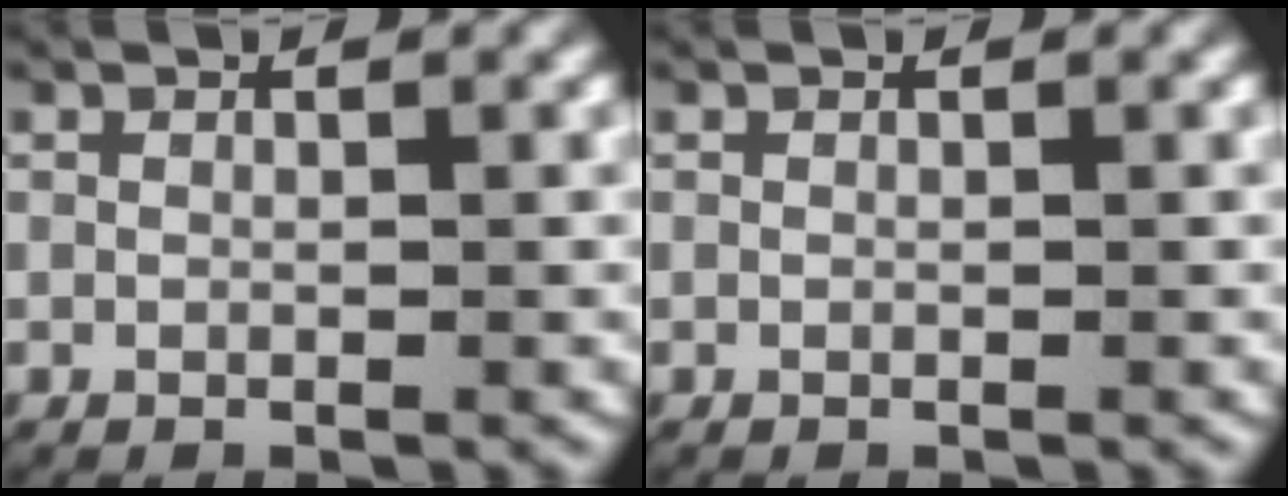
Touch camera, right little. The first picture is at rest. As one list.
[{"total": 0.0}]